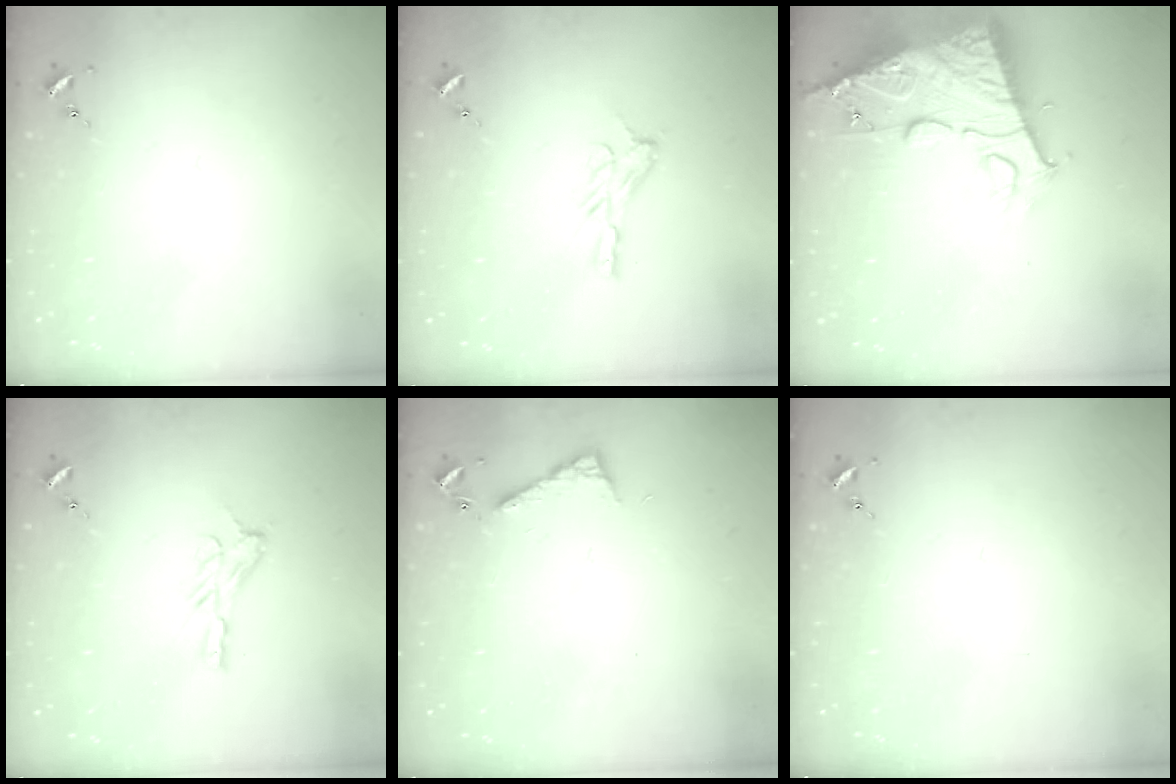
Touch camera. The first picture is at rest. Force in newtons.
{"total": 7.7, "press": 7.7, "slide": 0.2}
{"total": 17.2, "press": 17.1, "slide": 1.6}
{"total": 7.7, "press": 7.7, "slide": 0.2}
{"total": 6.7, "press": 6.7, "slide": 0.8}
{"total": 0.0}